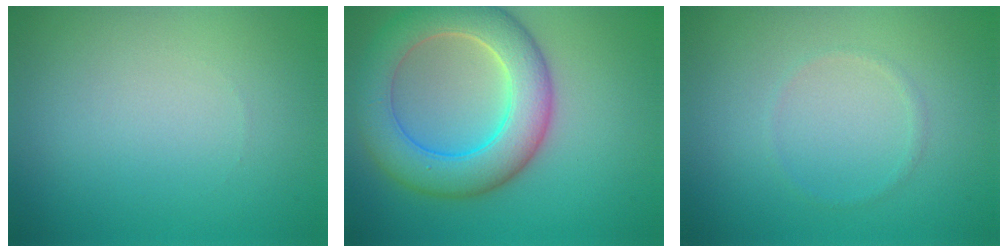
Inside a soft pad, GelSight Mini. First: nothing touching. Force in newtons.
{"total": 7.8, "press": 7.8, "slide": 0.6}
{"total": 0.6, "press": 0.6, "slide": 0.1}